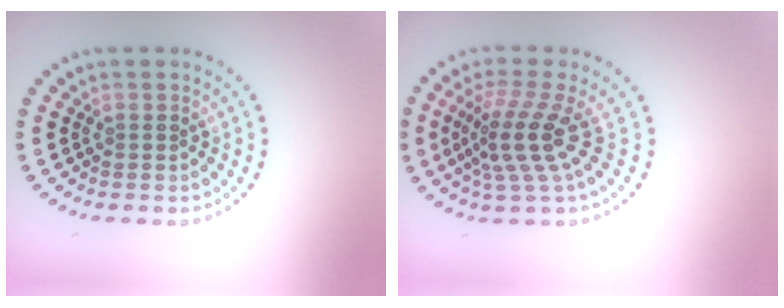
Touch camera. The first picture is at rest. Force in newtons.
{"total": 4.1, "press": 2.8, "slide": 3.0}